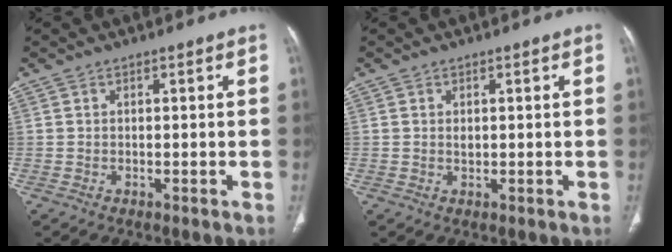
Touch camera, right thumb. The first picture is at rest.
{"total": 0.9, "force": [0.3, 0.4, 0.7], "torque": [-0.013, -0.002, 0.009]}